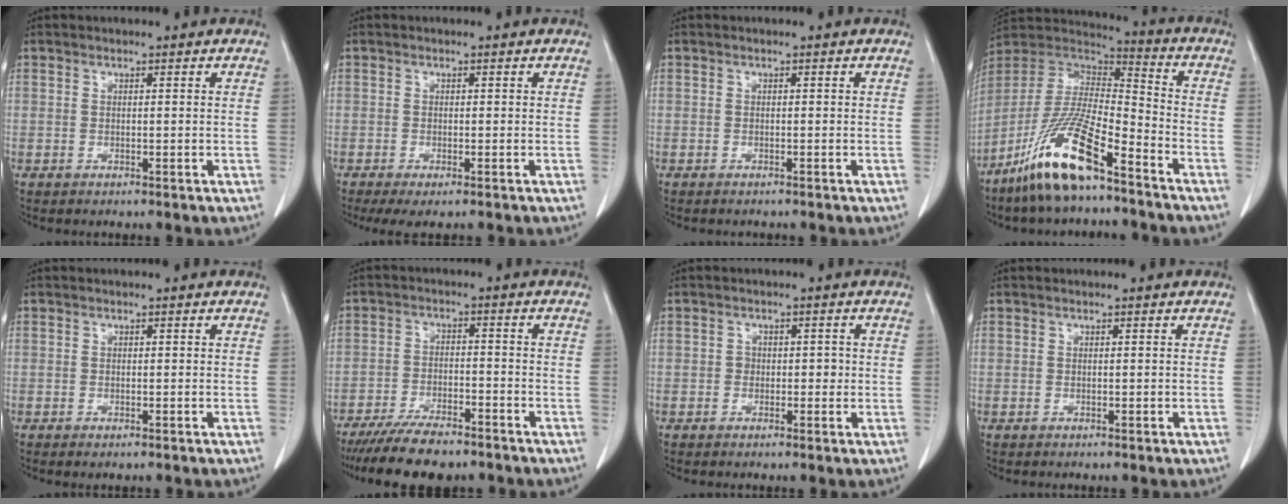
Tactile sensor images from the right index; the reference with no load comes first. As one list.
[{"total": 3.3, "force": [-2.0, 0.9, 2.5], "torque": [-0.044, -0.010, -0.031]}, {"total": 0.5, "force": [-0.5, 0.2, 0.0], "torque": [0.000, 0.000, -0.009]}, {"total": 16.2, "force": [-10.7, 2.7, 11.9], "torque": [-0.243, -0.011, -0.202]}, {"total": 0.6, "force": [-0.2, 0.3, 0.4], "torque": [-0.006, -0.002, -0.002]}, {"total": 9.5, "force": [-7.8, 2.6, 4.6], "torque": [-0.073, -0.015, -0.131]}, {"total": 2.2, "force": [-0.1, 1.8, 1.4], "torque": [-0.012, 0.009, -0.003]}, {"total": 0.0}]